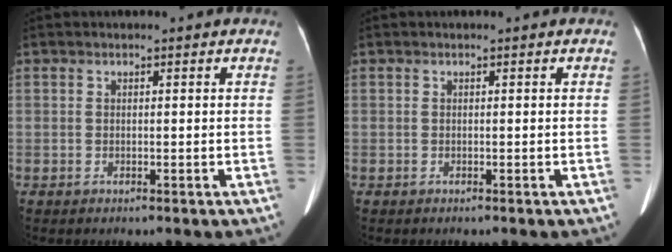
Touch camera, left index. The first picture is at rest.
{"total": 0.0}